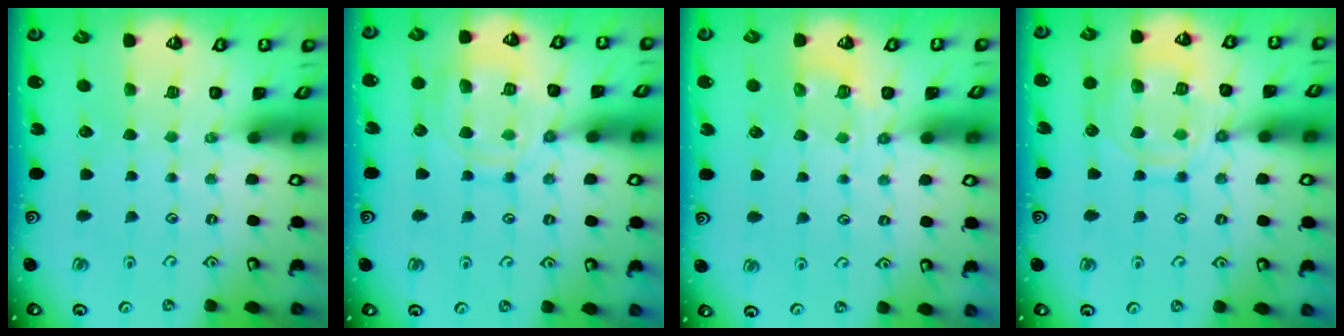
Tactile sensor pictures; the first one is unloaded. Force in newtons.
{"total": 13.7, "press": 13.7, "slide": 1.2}
{"total": 5.1, "press": 4.9, "slide": 1.4}
{"total": 13.1, "press": 13.1, "slide": 1.2}